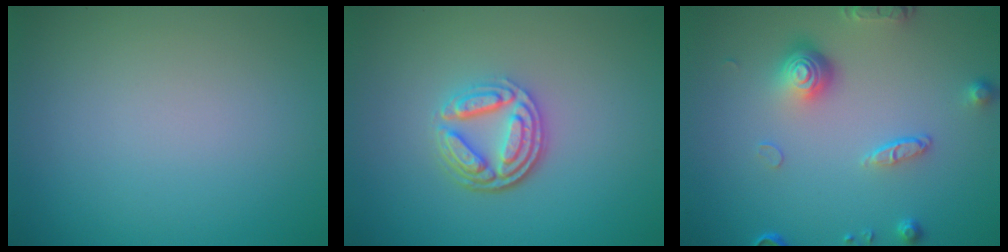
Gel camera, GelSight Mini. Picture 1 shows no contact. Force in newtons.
{"total": 4.3, "press": 3.4, "slide": 2.7}
{"total": 4.5, "press": 3.1, "slide": 3.2}